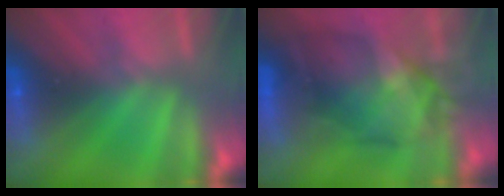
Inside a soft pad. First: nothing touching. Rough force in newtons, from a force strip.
{"total": 7.7}